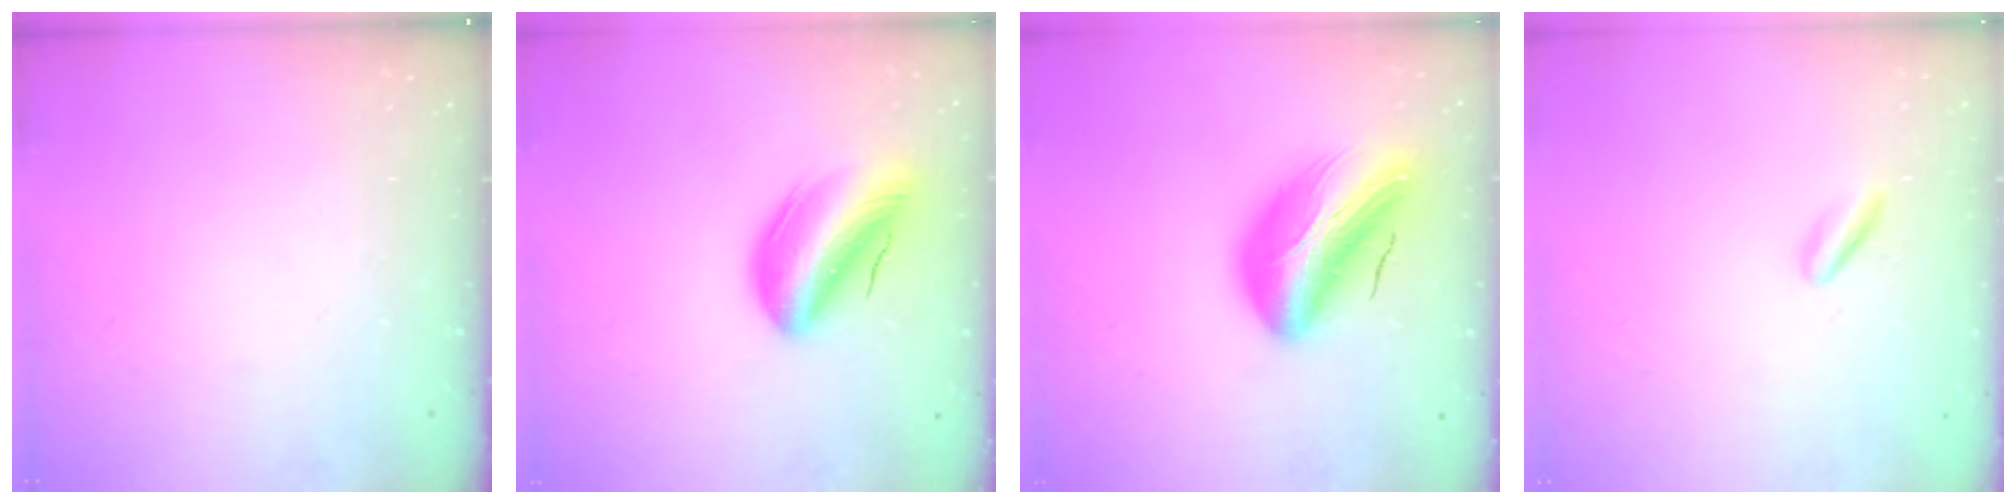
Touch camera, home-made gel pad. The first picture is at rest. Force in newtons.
{"total": 12.2, "press": 11.6, "slide": 3.5}
{"total": 18.3, "press": 17.6, "slide": 4.7}
{"total": 1.4, "press": 1.2, "slide": 0.8}